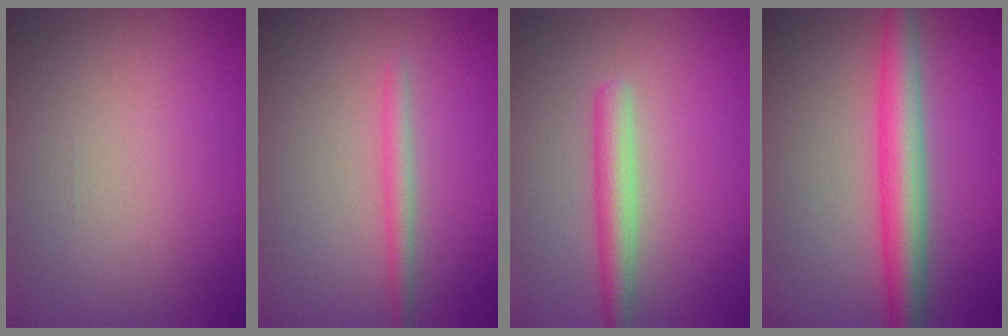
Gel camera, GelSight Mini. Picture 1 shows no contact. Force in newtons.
{"total": 1.6, "press": 1.6, "slide": 0.0}
{"total": 3.0, "press": 3.0, "slide": 0.1}
{"total": 5.1, "press": 5.1, "slide": 0.0}